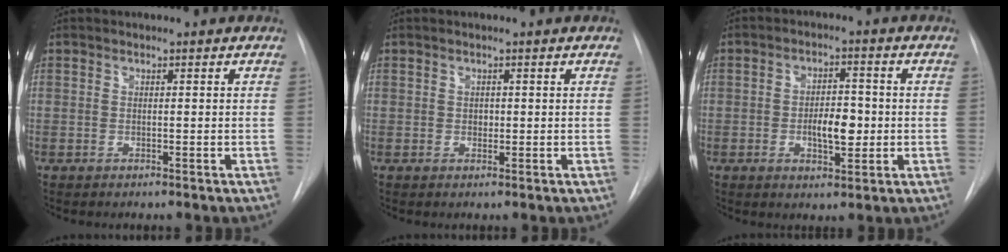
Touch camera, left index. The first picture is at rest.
{"total": 0.7, "force": [0.2, 0.6, 0.4], "torque": [-0.003, 0.001, 0.002]}
{"total": 5.7, "force": [-0.8, 2.5, 5.0], "torque": [-0.082, 0.004, -0.010]}